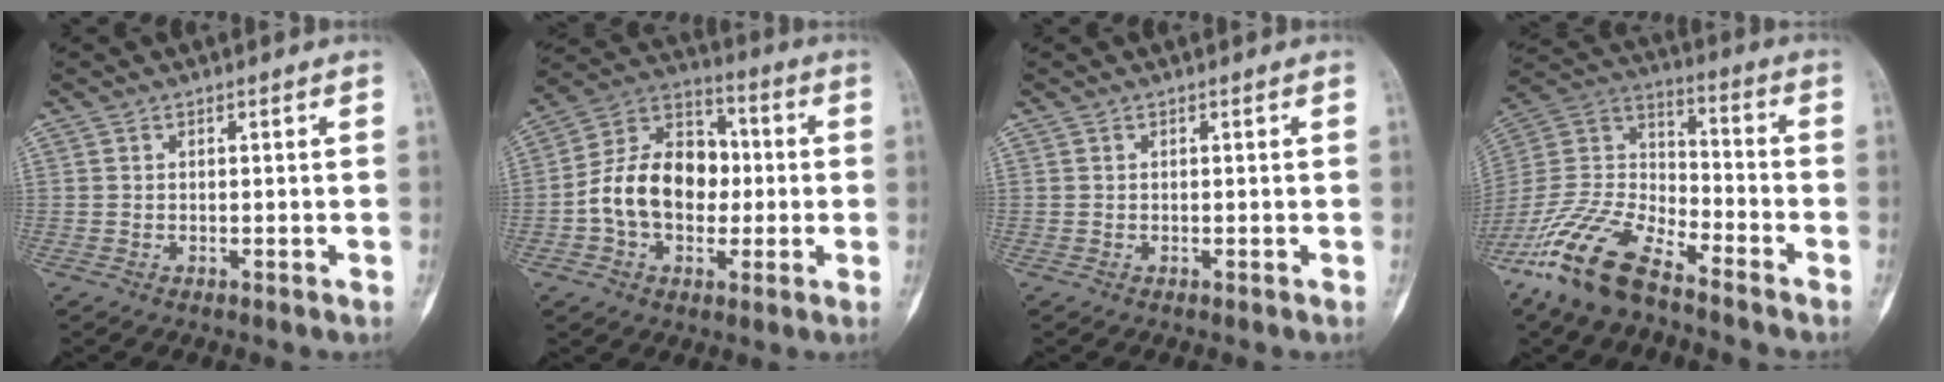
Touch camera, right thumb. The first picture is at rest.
{"total": 16.2, "force": [-1.4, 11.7, 11.1], "torque": [-0.157, 0.040, -0.029]}
{"total": 0.0}
{"total": 18.2, "force": [-12.9, 7.1, 10.7], "torque": [-0.211, 0.058, -0.250]}